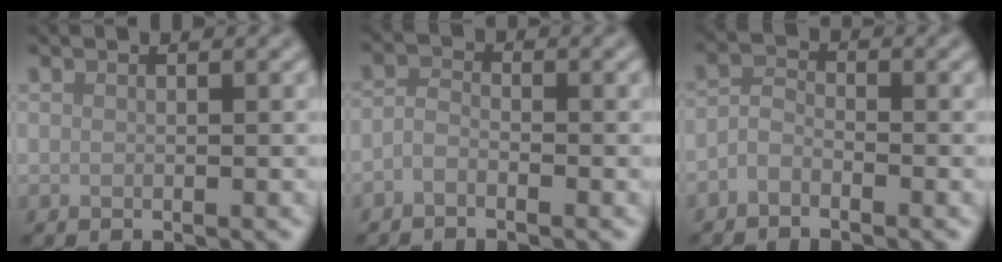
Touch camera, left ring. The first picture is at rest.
{"total": 1.5, "force": [-1.0, 0.8, 0.9], "torque": [-0.017, 0.002, -0.026]}
{"total": 1.8, "force": [-1.2, 1.0, 0.9], "torque": [-0.017, 0.004, -0.031]}